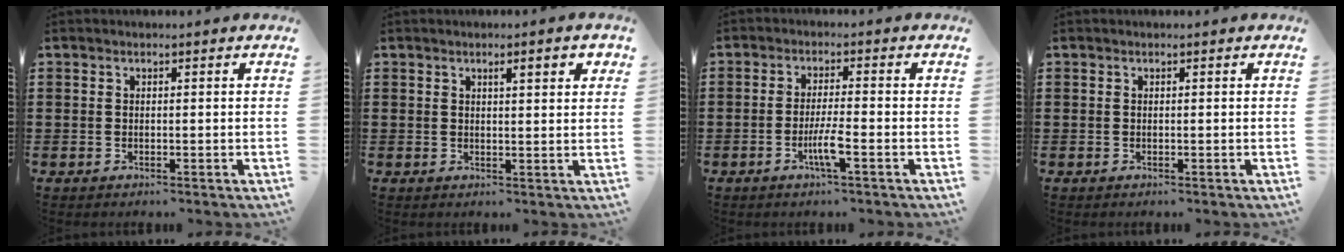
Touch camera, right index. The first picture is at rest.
{"total": 2.6, "force": [1.1, 0.5, 2.4], "torque": [-0.040, 0.001, 0.014]}
{"total": 4.4, "force": [-2.0, 0.2, 3.9], "torque": [-0.081, -0.011, -0.039]}
{"total": 0.0}